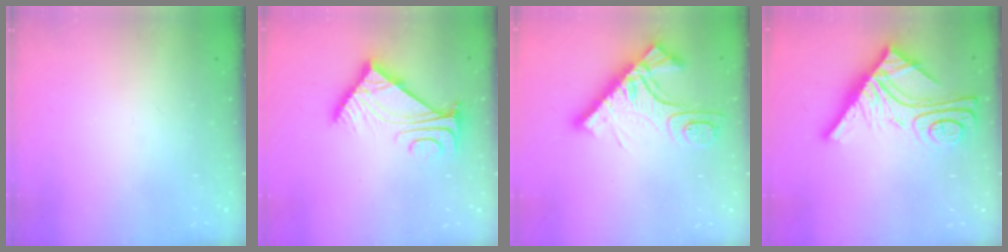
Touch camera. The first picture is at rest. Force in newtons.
{"total": 7.8, "press": 7.7, "slide": 0.9}
{"total": 13.7, "press": 13.7, "slide": 1.4}
{"total": 15.1, "press": 15.1, "slide": 1.1}